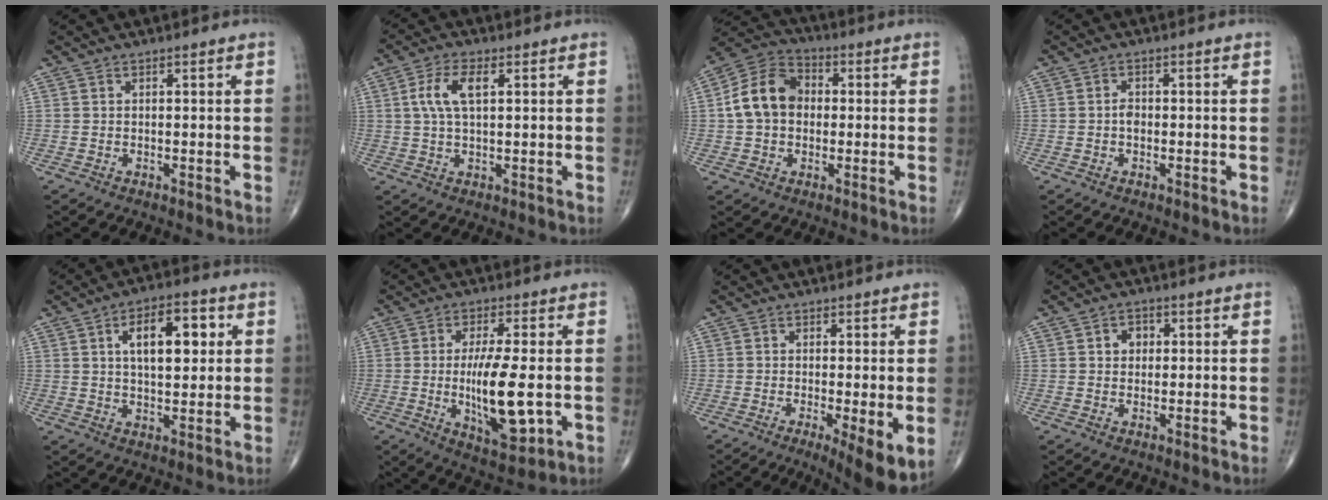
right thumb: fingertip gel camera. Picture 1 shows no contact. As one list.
[{"total": 6.5, "force": [1.6, 2.9, 5.6], "torque": [-0.125, 0.009, 0.032]}, {"total": 11.4, "force": [0.4, 8.7, 7.3], "torque": [-0.121, 0.030, -0.004]}, {"total": 1.6, "force": [-0.3, 1.1, 1.1], "torque": [-0.011, 0.004, -0.008]}, {"total": 11.4, "force": [3.2, 5.5, 9.5], "torque": [-0.119, 0.002, 0.047]}, {"total": 13.8, "force": [-1.4, 4.2, 13.0], "torque": [-0.227, -0.014, -0.013]}, {"total": 7.8, "force": [-2.0, 1.7, 7.3], "torque": [-0.113, -0.024, -0.032]}, {"total": 3.2, "force": [0.7, 2.6, 1.7], "torque": [-0.008, 0.003, 0.007]}]